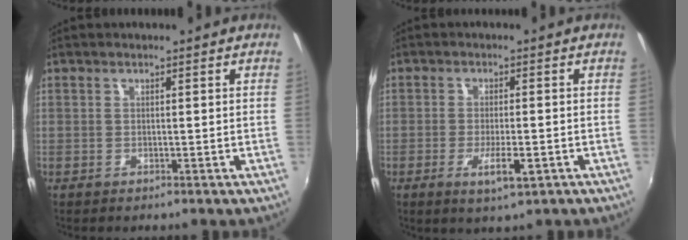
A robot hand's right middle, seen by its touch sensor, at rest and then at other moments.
{"total": 5.2, "force": [-2.3, 1.3, 4.5], "torque": [-0.087, -0.013, -0.034]}